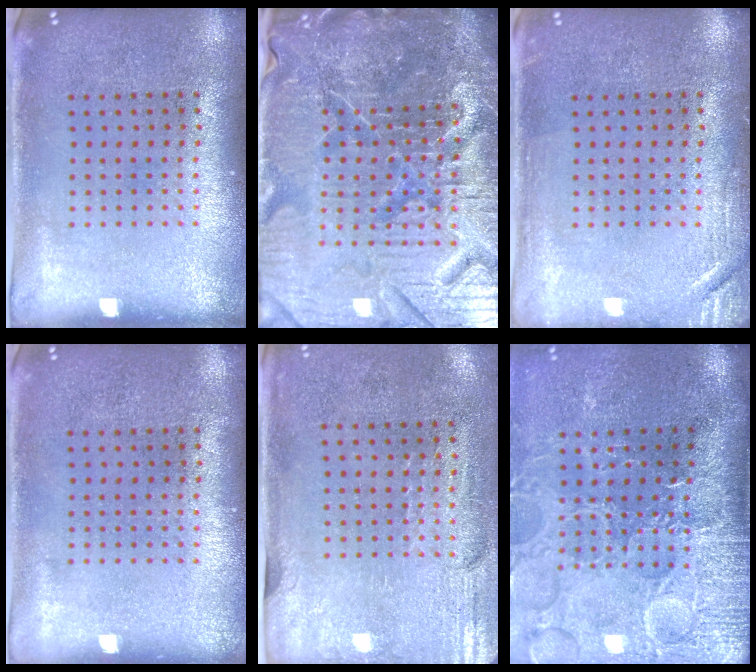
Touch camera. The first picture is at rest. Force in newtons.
{"total": 7.1, "press": 6.3, "slide": 3.2}
{"total": 1.8, "press": 1.8, "slide": 0.3}
{"total": 0.0}
{"total": 2.9, "press": 2.5, "slide": 1.5}
{"total": 4.4, "press": 3.8, "slide": 2.2}